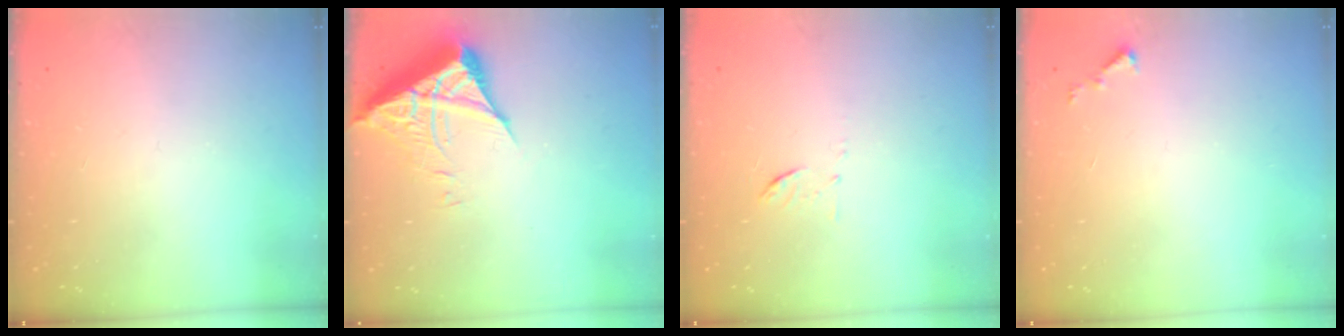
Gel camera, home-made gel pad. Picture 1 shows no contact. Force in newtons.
{"total": 7.2, "press": 7.2, "slide": 0.6}
{"total": 6.0, "press": 6.0, "slide": 0.4}
{"total": 3.1, "press": 3.1, "slide": 0.2}